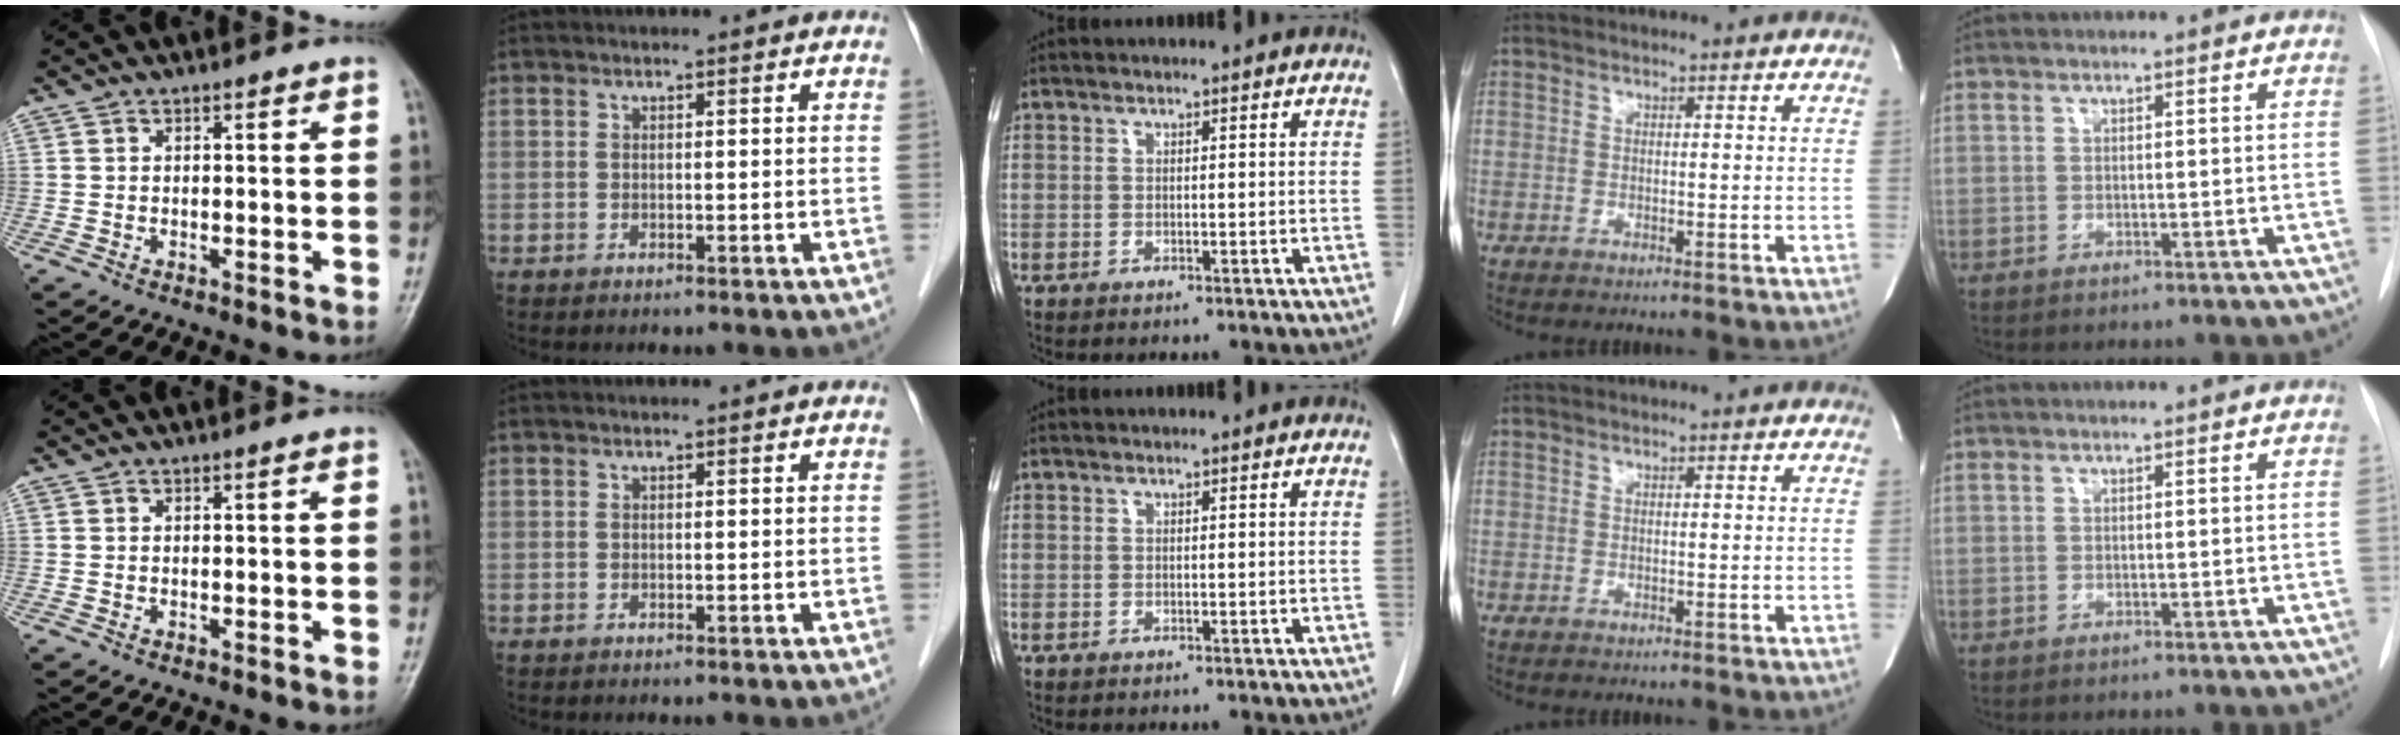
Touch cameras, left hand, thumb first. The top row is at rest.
{}